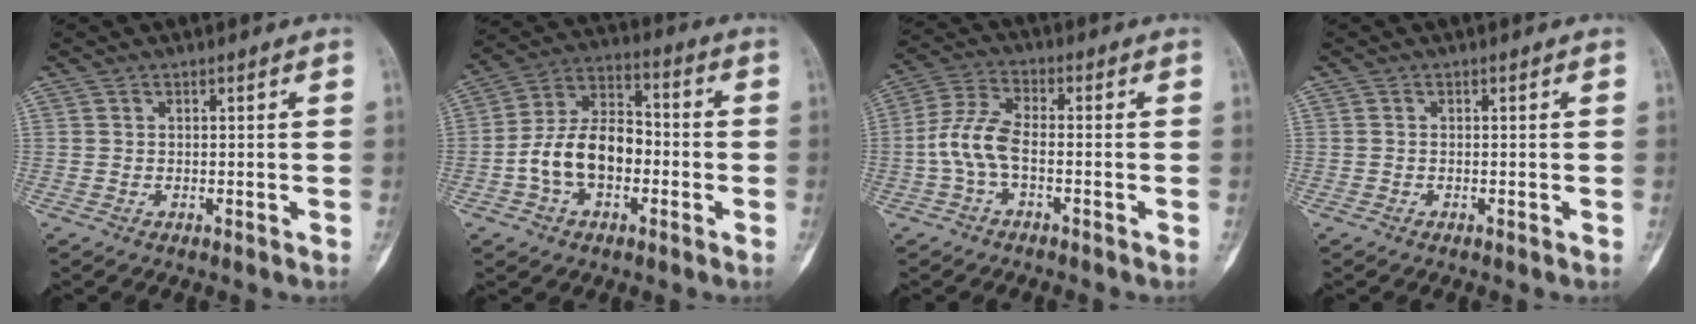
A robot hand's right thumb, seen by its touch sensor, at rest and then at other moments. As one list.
[{"total": 13.1, "force": [-2.8, 8.4, 9.6], "torque": [-0.161, 0.045, -0.059]}, {"total": 7.3, "force": [-1.8, 3.5, 6.2], "torque": [-0.144, 0.025, -0.041]}, {"total": 0.0}]